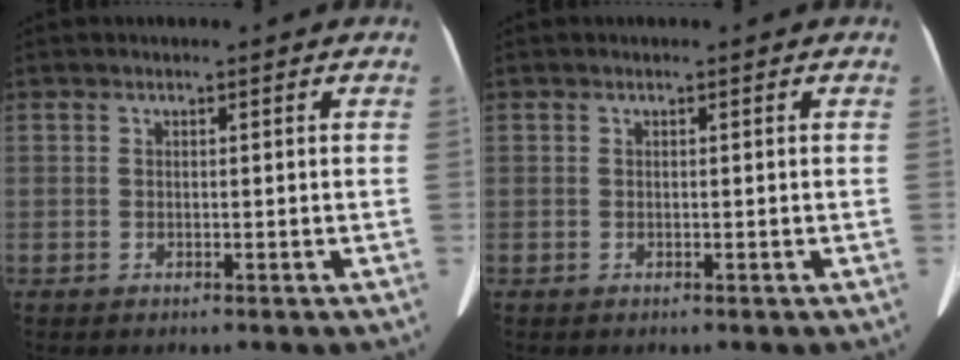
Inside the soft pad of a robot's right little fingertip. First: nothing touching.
{"total": 0.0}